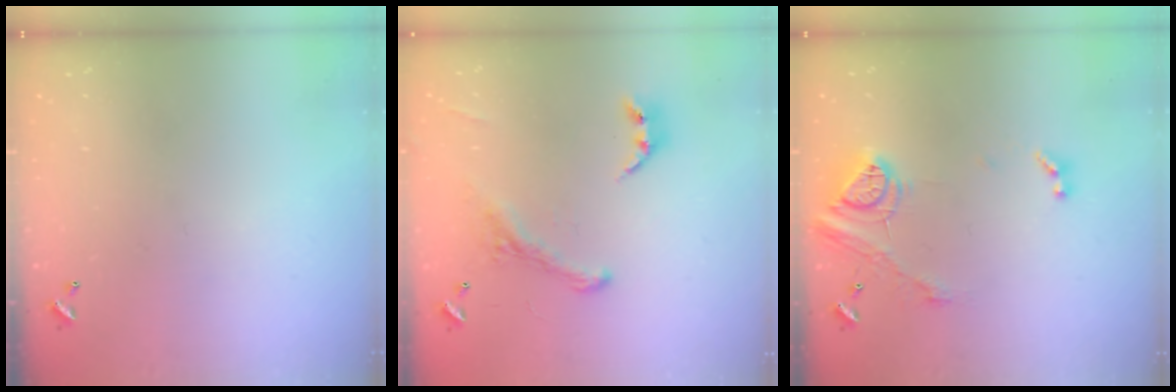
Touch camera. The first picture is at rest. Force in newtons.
{"total": 2.9, "press": 2.7, "slide": 1.2}
{"total": 14.9, "press": 14.8, "slide": 1.7}